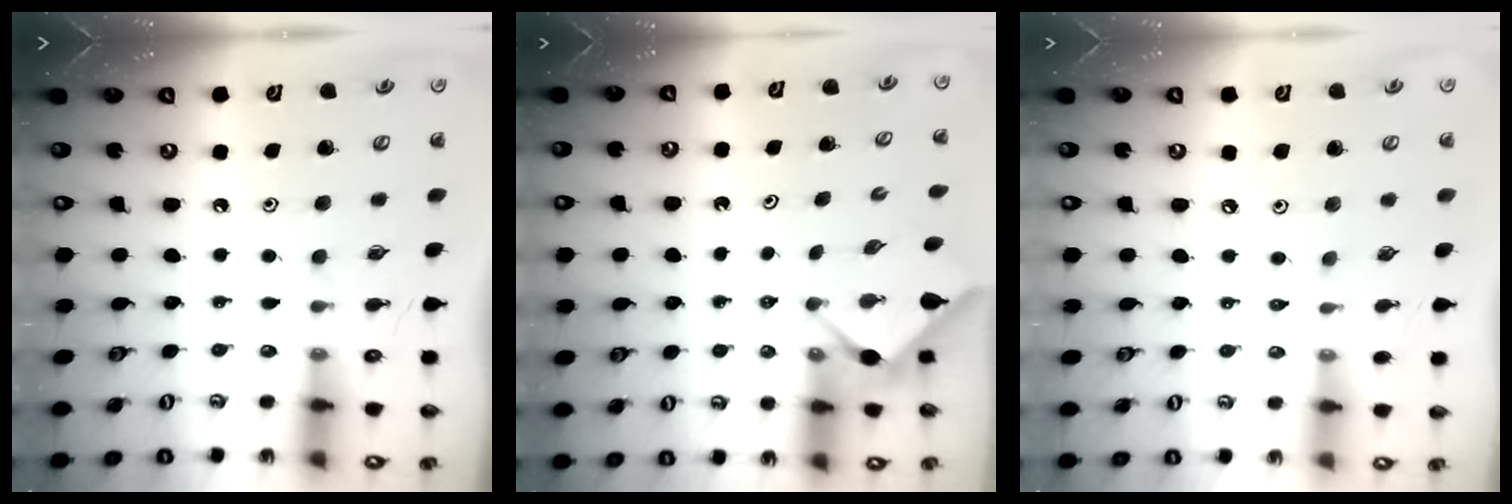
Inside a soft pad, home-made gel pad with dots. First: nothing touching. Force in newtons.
{"total": 2.9, "press": 2.9, "slide": 0.4}
{"total": 2.0, "press": 1.9, "slide": 0.4}